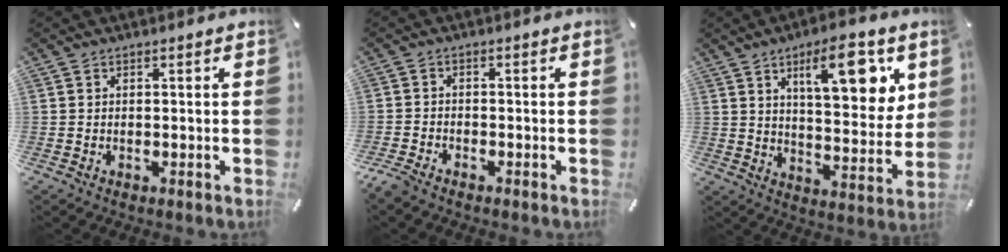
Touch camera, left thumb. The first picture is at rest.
{"total": 2.6, "force": [-2.3, 0.7, 0.9], "torque": [-0.035, 0.003, -0.051]}
{"total": 15.3, "force": [7.9, 5.9, 11.7], "torque": [-0.160, -0.037, 0.123]}